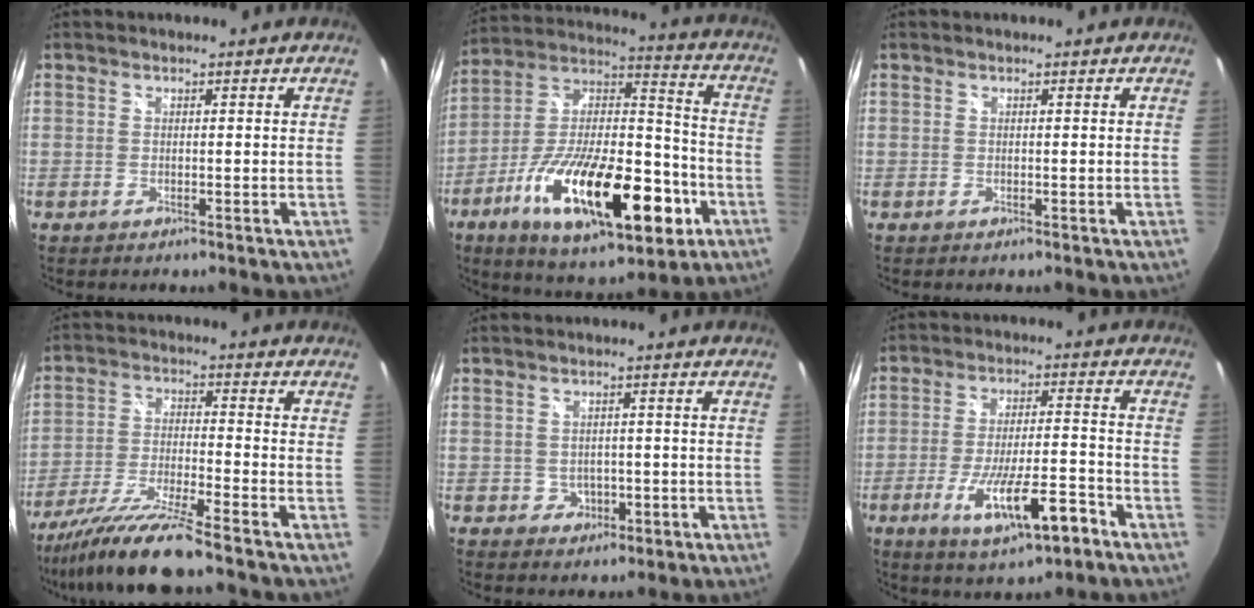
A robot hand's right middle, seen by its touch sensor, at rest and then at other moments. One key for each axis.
{"total": 26.6, "fx": -10.9, "fy": 10.6, "fz": 21.9, "tx": -0.373, "ty": -0.016, "tz": -0.172}
{"total": 0.0}
{"total": 12.0, "fx": -10.2, "fy": -1.1, "fz": 6.1, "tx": -0.126, "ty": -0.019, "tz": -0.189}
{"total": 3.3, "fx": -0.8, "fy": 3.0, "fz": 1.0, "tx": -0.024, "ty": 0.004, "tz": 0.000}
{"total": 12.7, "fx": -6.6, "fy": 3.1, "fz": 10.3, "tx": -0.195, "ty": -0.020, "tz": -0.103}